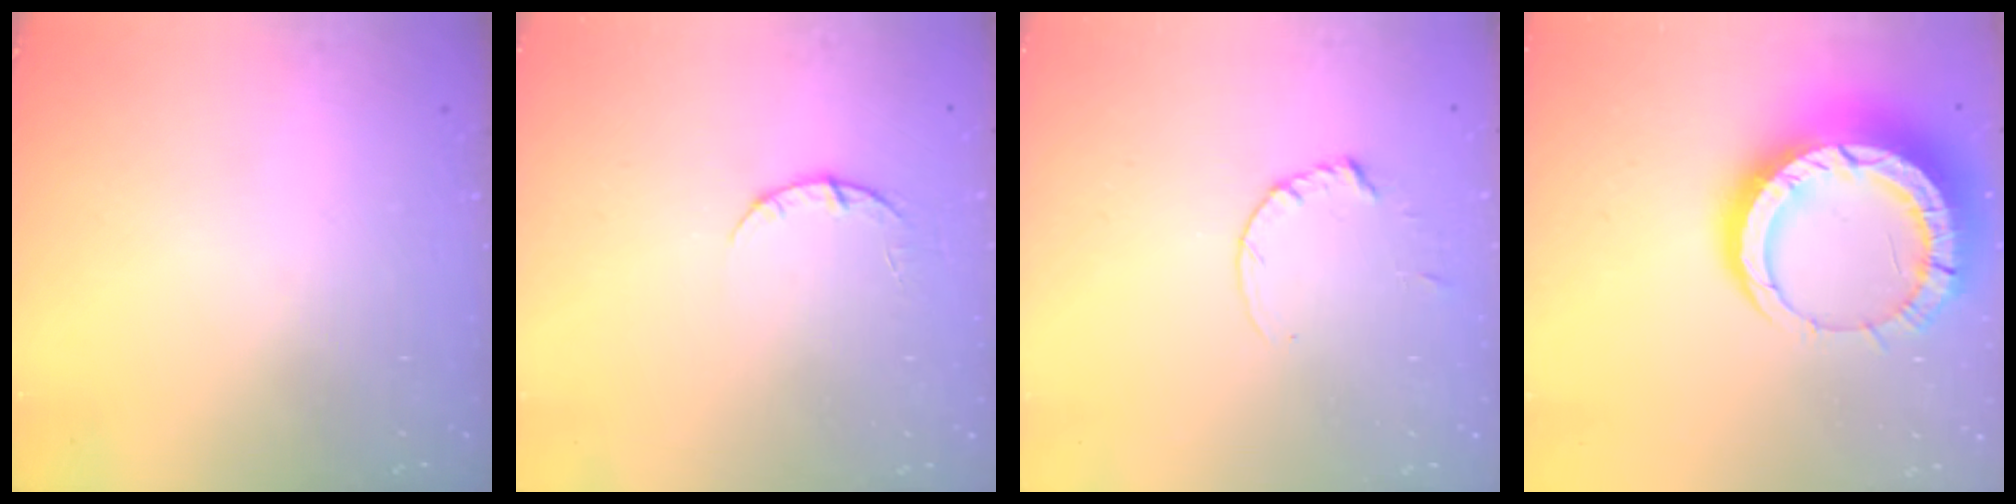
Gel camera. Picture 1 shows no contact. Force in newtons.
{"total": 2.3, "press": 2.3, "slide": 0.3}
{"total": 1.8, "press": 1.7, "slide": 0.2}
{"total": 18.7, "press": 18.6, "slide": 1.9}